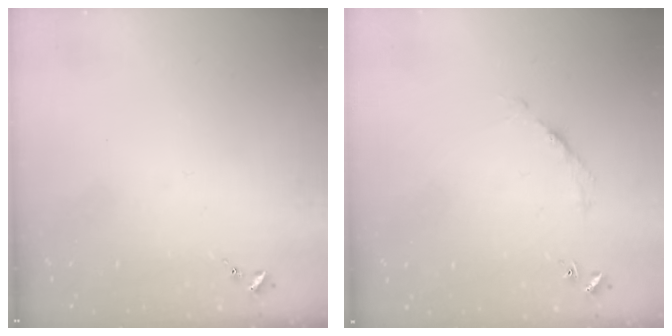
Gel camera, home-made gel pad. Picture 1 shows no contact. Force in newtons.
{"total": 2.7, "press": 2.7, "slide": 0.4}